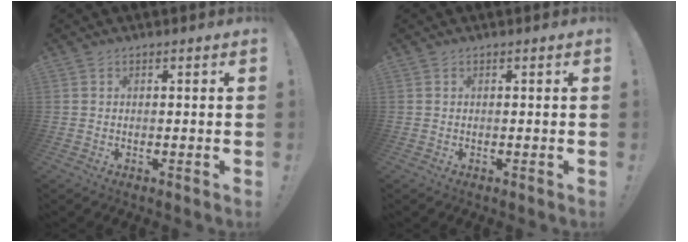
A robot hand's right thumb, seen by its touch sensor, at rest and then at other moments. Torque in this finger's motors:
{"motor_torque": [-0.13, 0.13, 0.05, 0.04, 0.13]}